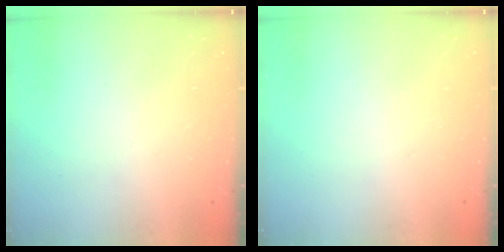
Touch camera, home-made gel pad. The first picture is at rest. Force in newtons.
{"total": 0.0}